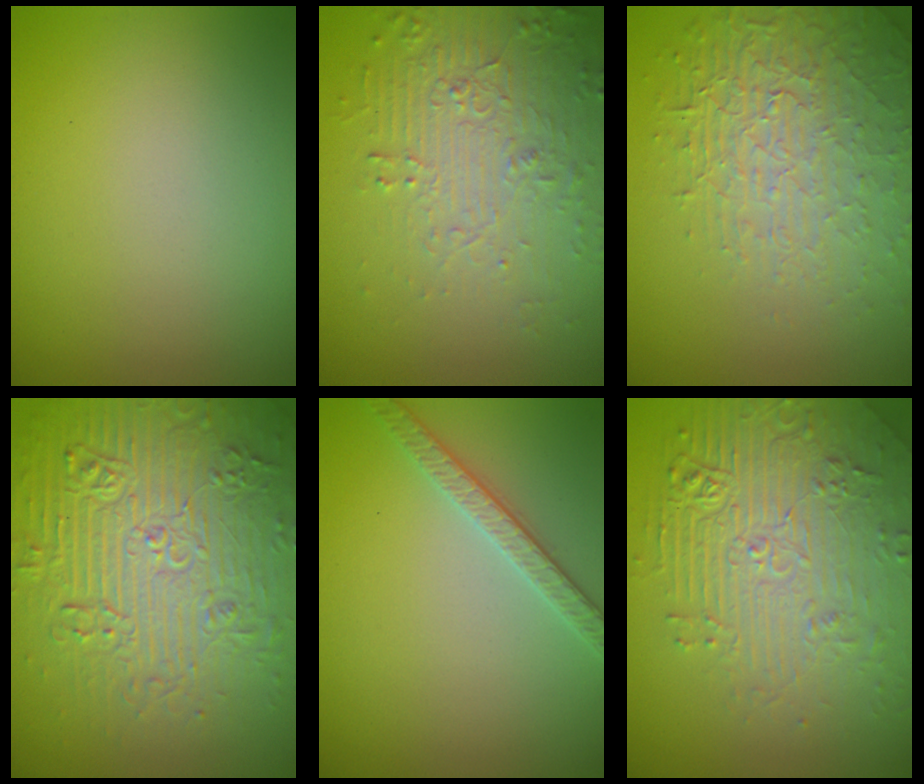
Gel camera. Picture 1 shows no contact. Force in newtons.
{"total": 5.8, "press": 3.8, "slide": 4.4}
{"total": 4.0, "press": 3.9, "slide": 1.1}
{"total": 8.0, "press": 7.7, "slide": 2.0}
{"total": 2.7, "press": 2.6, "slide": 0.6}
{"total": 5.4, "press": 4.8, "slide": 2.3}